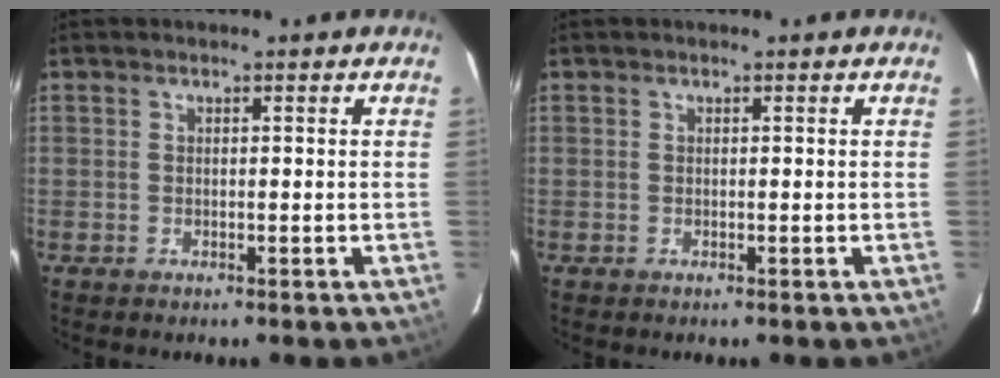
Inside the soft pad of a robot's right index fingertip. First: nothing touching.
{"total": 0.0}